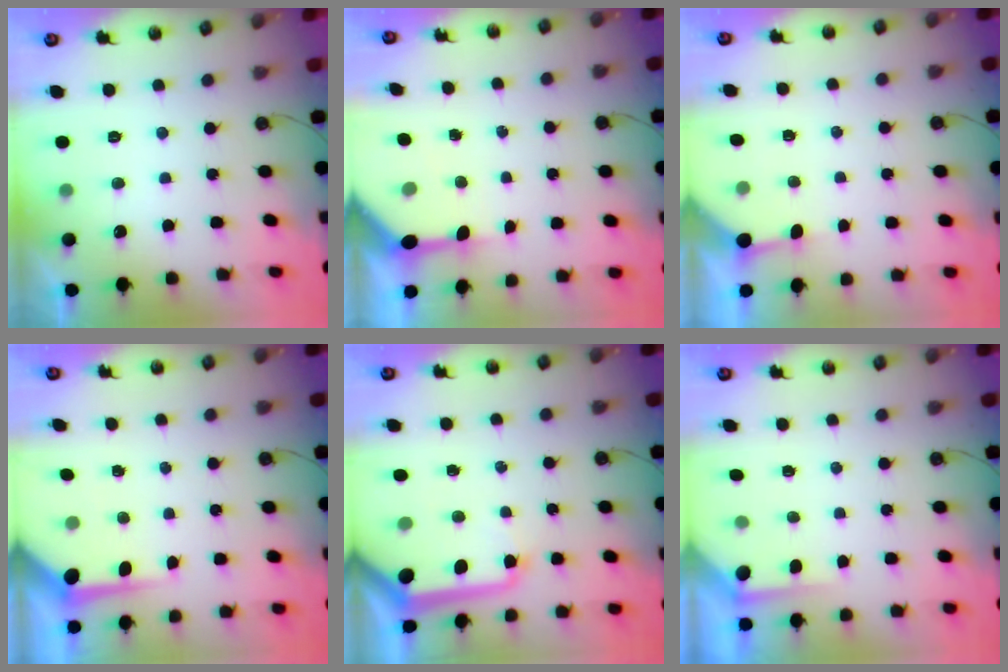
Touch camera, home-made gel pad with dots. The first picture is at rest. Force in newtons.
{"total": 6.7, "press": 6.7, "slide": 0.7}
{"total": 2.7, "press": 2.7, "slide": 0.4}
{"total": 5.4, "press": 5.4, "slide": 0.2}
{"total": 12.2, "press": 12.2, "slide": 1.4}
{"total": 1.5, "press": 1.5, "slide": 0.3}